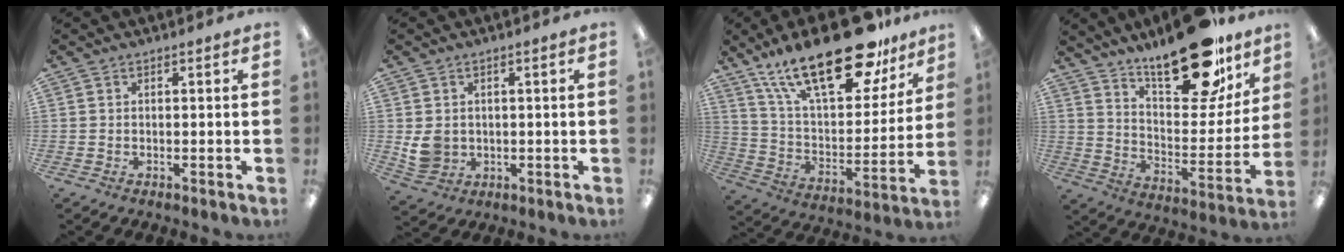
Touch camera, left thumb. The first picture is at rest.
{"total": 5.1, "force": [0.8, 4.5, 2.3], "torque": [-0.038, 0.001, 0.017]}
{"total": 27.2, "force": [18.7, 10.5, 16.7], "torque": [-0.272, -0.109, 0.317]}
{"total": 24.1, "force": [18.2, 9.0, 12.9], "torque": [-0.182, -0.117, 0.303]}